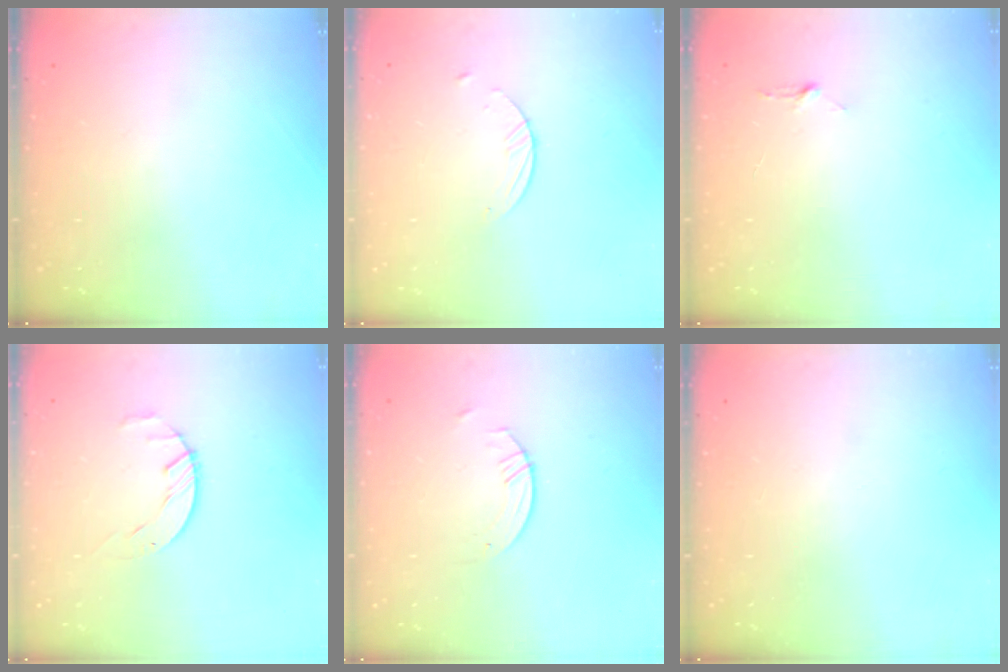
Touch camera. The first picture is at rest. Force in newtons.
{"total": 2.1, "press": 2.1, "slide": 0.2}
{"total": 2.9, "press": 2.9, "slide": 0.3}
{"total": 1.7, "press": 1.7, "slide": 0.3}
{"total": 0.8, "press": 0.8, "slide": 0.2}
{"total": 0.0}